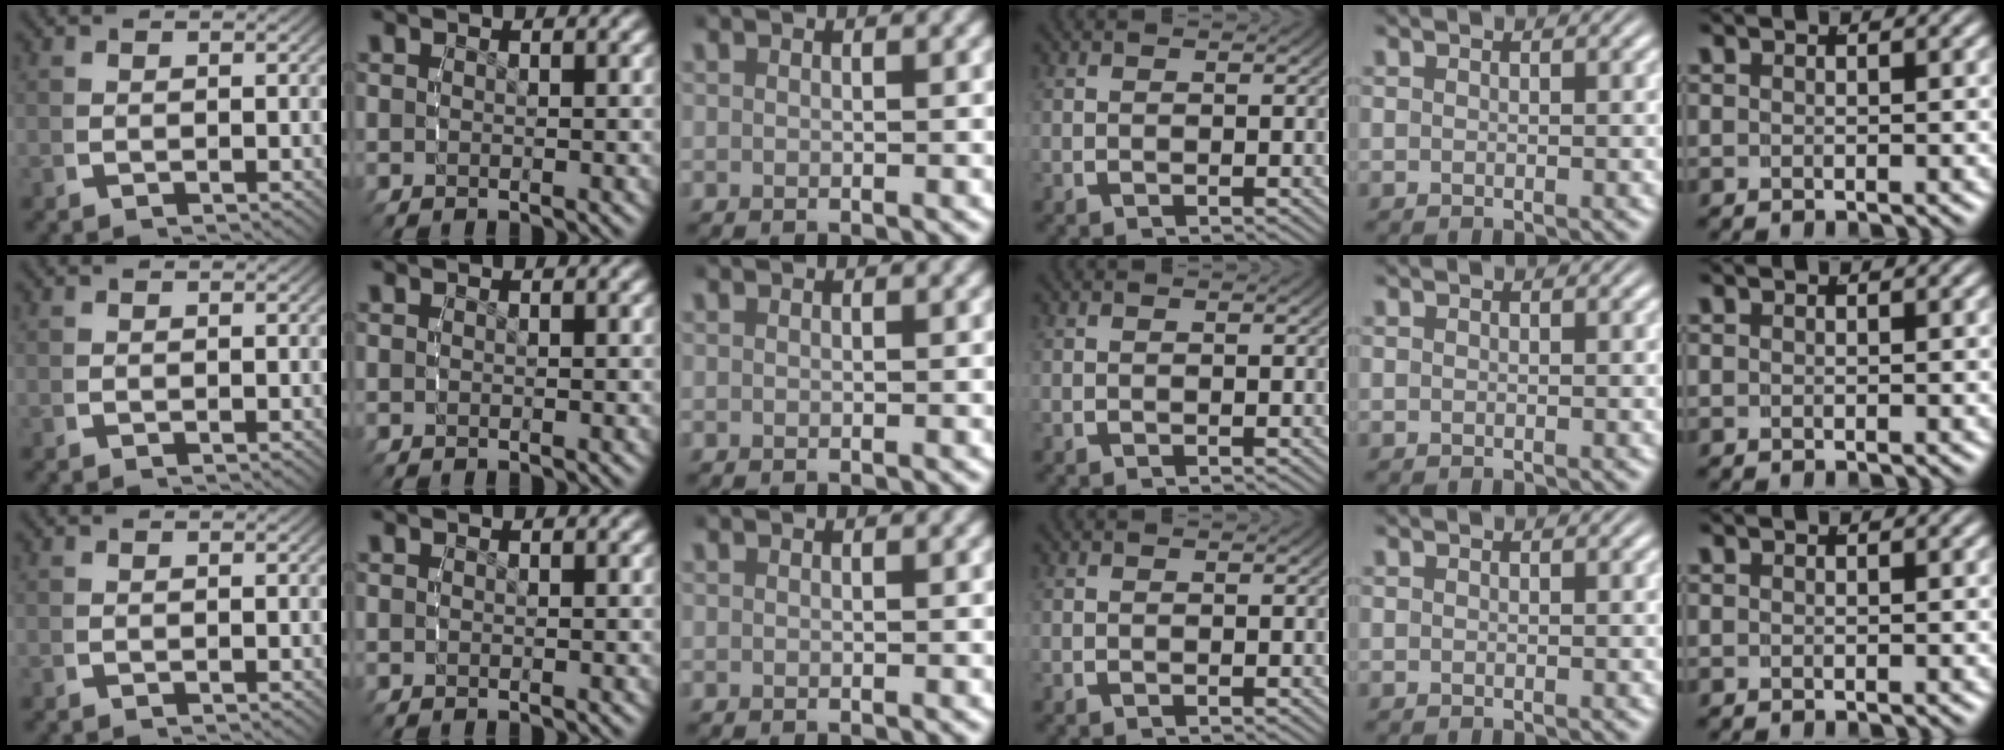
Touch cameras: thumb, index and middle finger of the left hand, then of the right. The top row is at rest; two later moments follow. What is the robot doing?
{"motion": "reach", "object": "glasses case"}